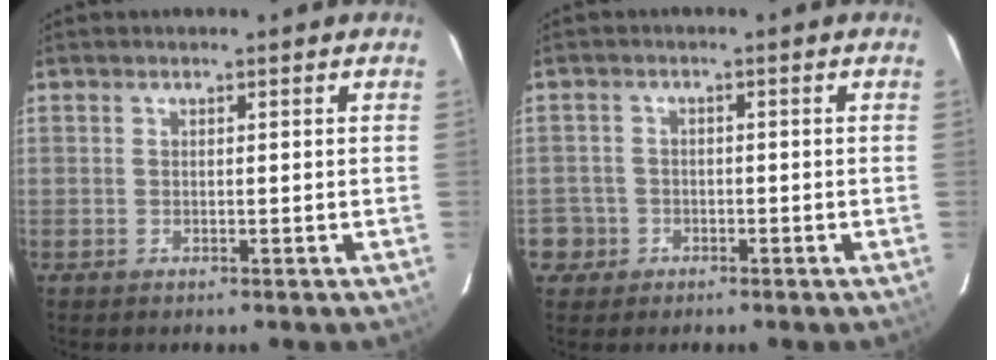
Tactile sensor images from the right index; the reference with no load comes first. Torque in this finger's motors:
{"motor_torque": [-0.63, -0.70, -1.05, -0.21]}